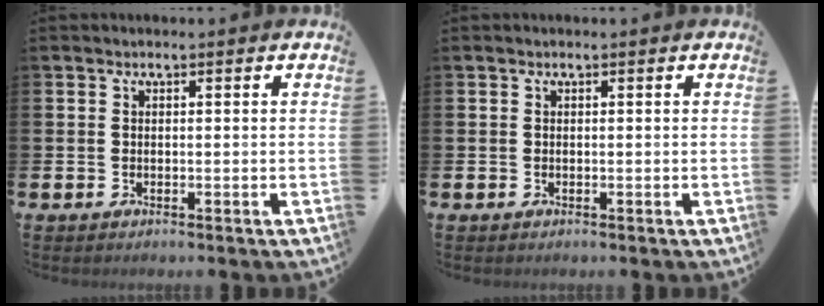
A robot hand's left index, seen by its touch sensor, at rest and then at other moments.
{"total": 0.0}